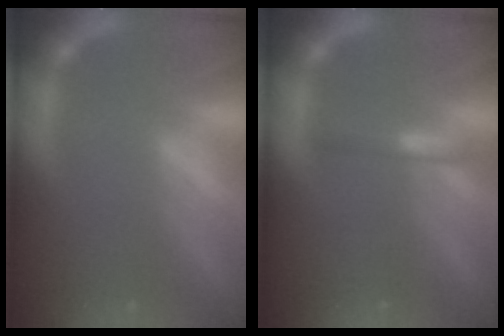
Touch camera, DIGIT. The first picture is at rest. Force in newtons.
{"total": 1.4}